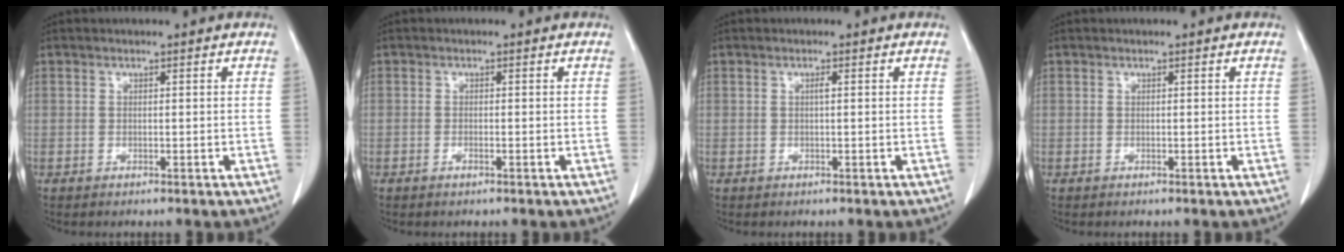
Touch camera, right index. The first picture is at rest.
{"total": 0.6, "force": [-0.3, 0.1, 0.5], "torque": [-0.007, 0.002, -0.002]}
{"total": 0.6, "force": [0.1, 0.0, 0.6], "torque": [-0.013, 0.001, 0.003]}
{"total": 0.0}